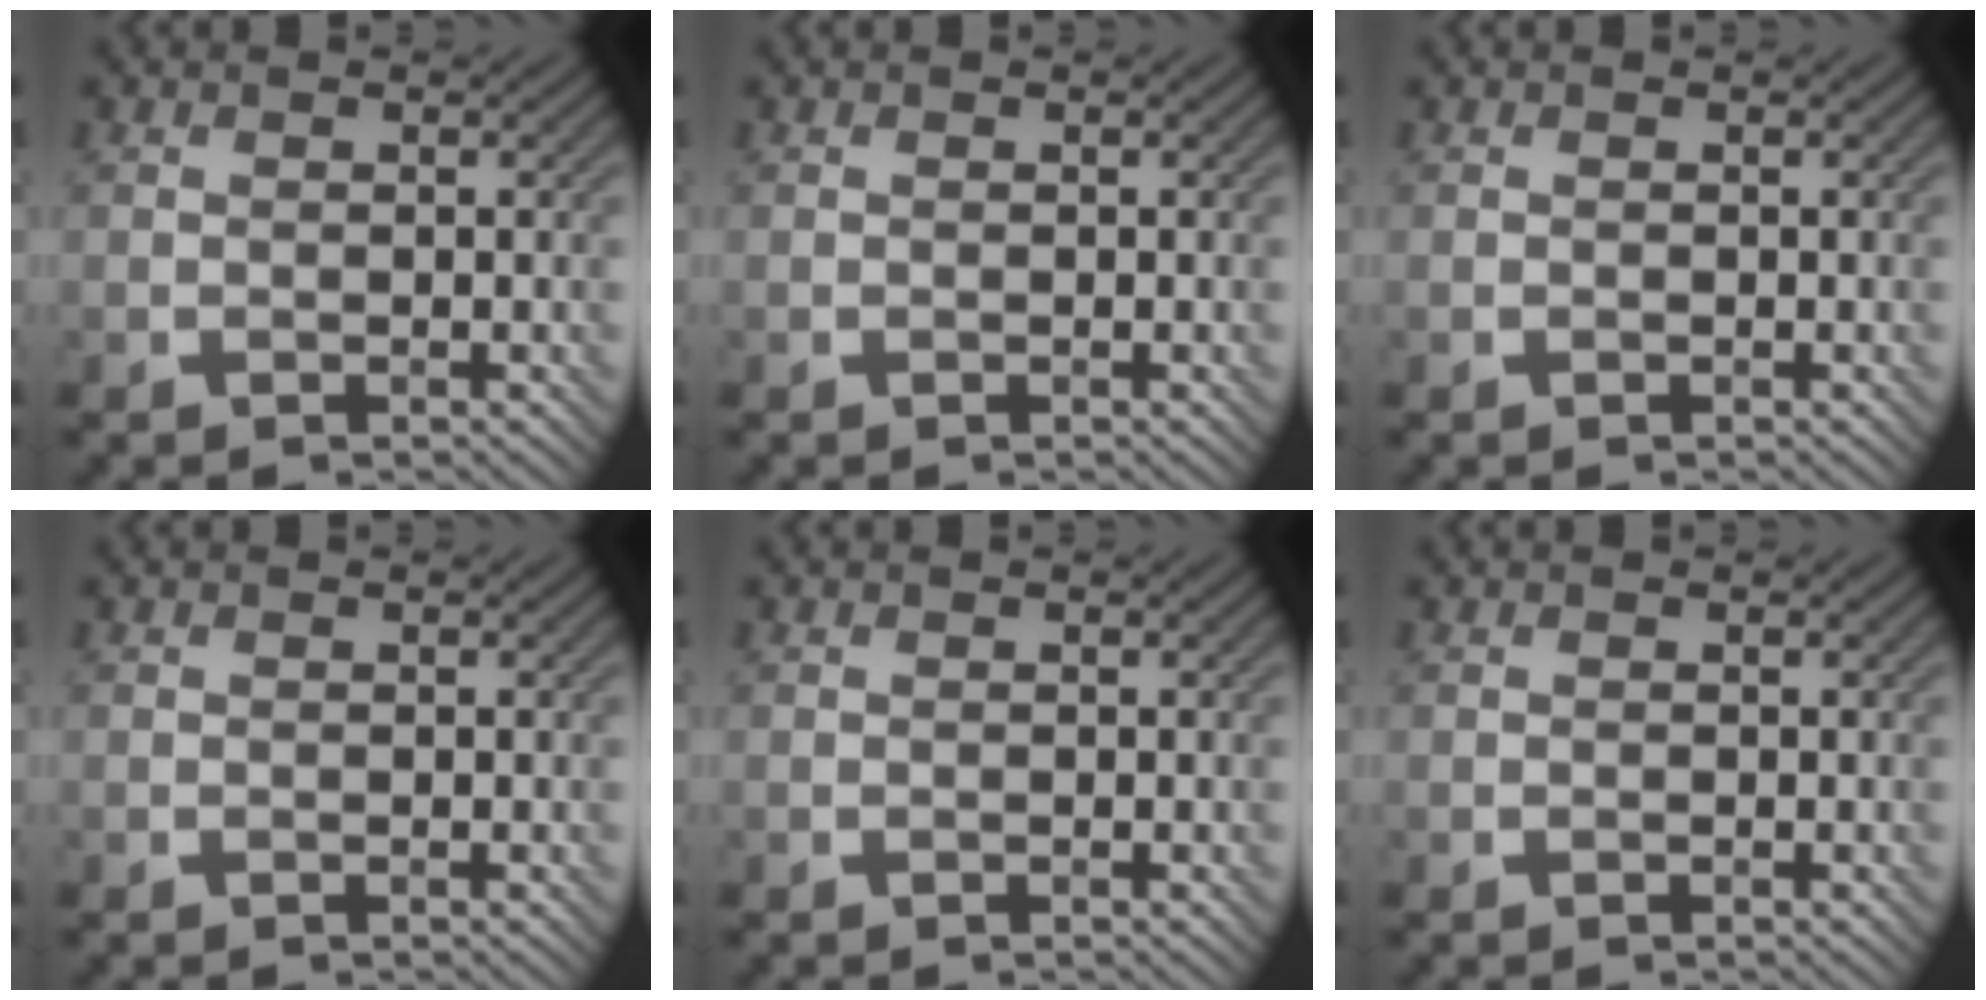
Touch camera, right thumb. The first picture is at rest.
{"total": 0.0}
{"total": 0.0}
{"total": 0.0}
{"total": 0.0}
{"total": 0.0}